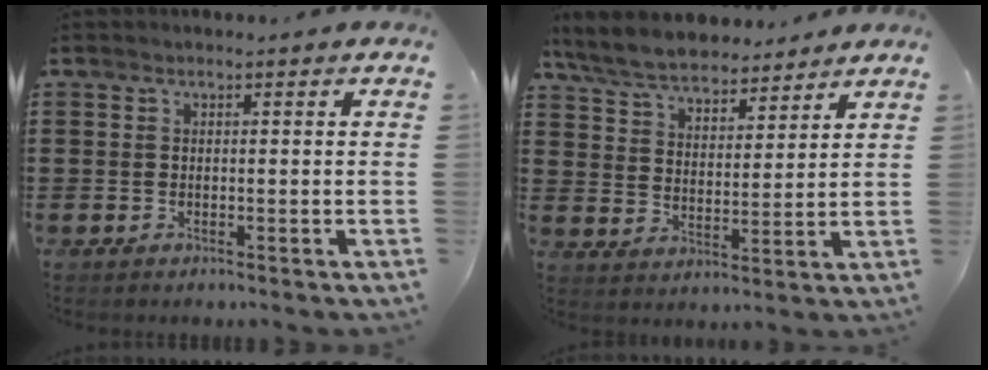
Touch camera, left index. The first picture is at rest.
{"total": 7.0, "force": [6.5, 1.6, 2.0], "torque": [-0.067, -0.022, 0.118]}